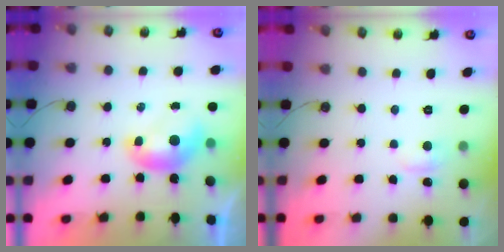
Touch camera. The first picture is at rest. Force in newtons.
{"total": 2.5, "press": 2.5, "slide": 0.6}